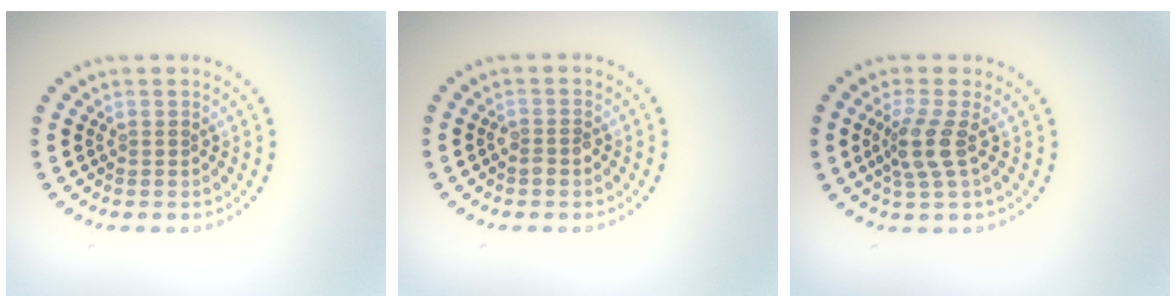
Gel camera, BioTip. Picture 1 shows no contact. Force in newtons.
{"total": 1.0, "press": 1.0, "slide": 0.4}
{"total": 2.6, "press": 2.1, "slide": 1.7}